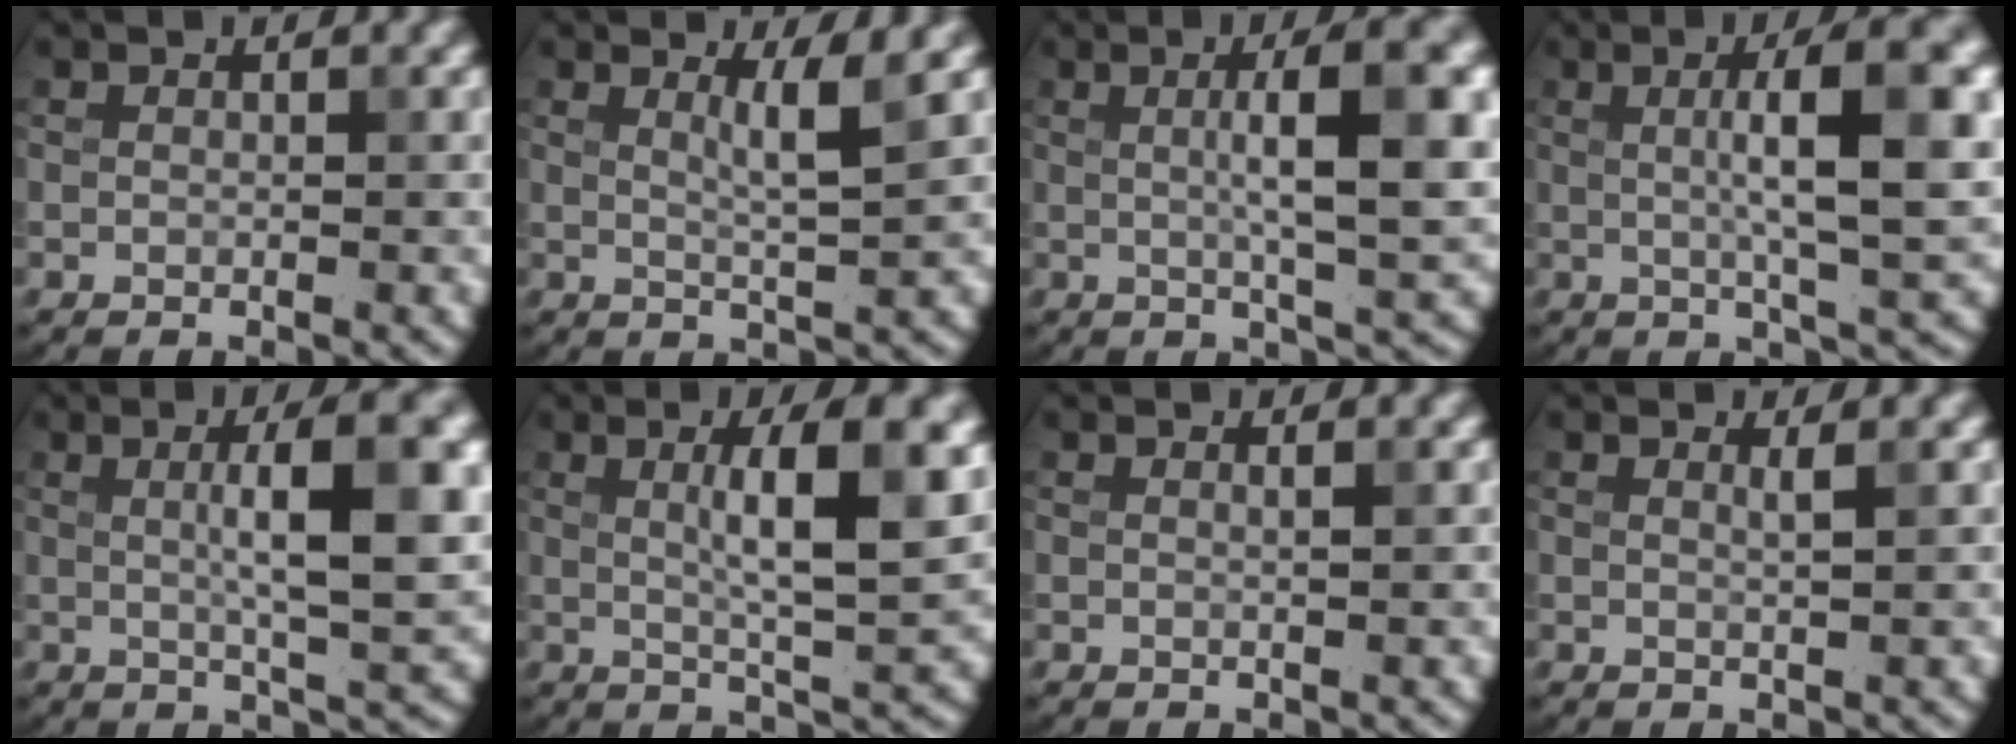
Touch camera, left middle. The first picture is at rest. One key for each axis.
{"total": 2.7, "fx": 1.1, "fy": 0.4, "fz": 2.5, "tx": -0.036, "ty": -0.002, "tz": 0.017}
{"total": 8.4, "fx": 1.3, "fy": 2.0, "fz": 8.1, "tx": -0.101, "ty": 0.011, "tz": 0.016}
{"total": 9.3, "fx": 1.5, "fy": 2.1, "fz": 8.9, "tx": -0.112, "ty": 0.011, "tz": 0.020}
{"total": 8.2, "fx": 1.3, "fy": 1.9, "fz": 7.8, "tx": -0.101, "ty": 0.011, "tz": 0.017}
{"total": 7.0, "fx": 1.6, "fy": 1.5, "fz": 6.6, "tx": -0.094, "ty": 0.004, "tz": 0.026}
{"total": 0.8, "fx": 0.4, "fy": 0.3, "fz": 0.6, "tx": -0.001, "ty": -0.001, "tz": -0.002}
{"total": 1.0, "fx": 0.5, "fy": 0.3, "fz": 0.9, "tx": -0.005, "ty": 0.000, "tz": 0.004}